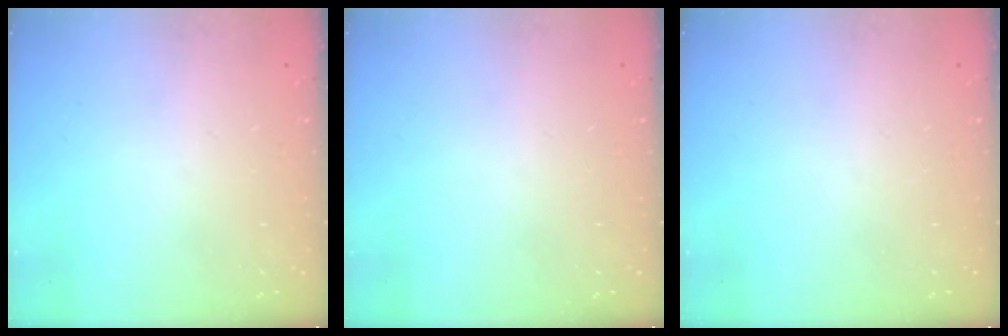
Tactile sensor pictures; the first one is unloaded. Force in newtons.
{"total": 0.0}
{"total": 0.0}